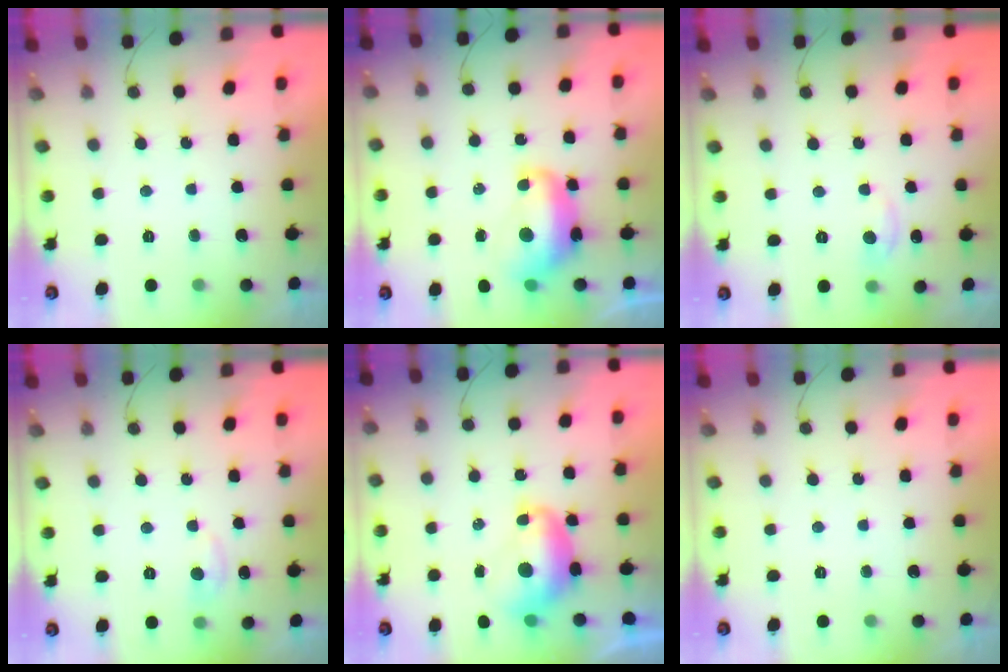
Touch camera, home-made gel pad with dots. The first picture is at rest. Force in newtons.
{"total": 11.9, "press": 11.9, "slide": 1.2}
{"total": 3.5, "press": 3.5, "slide": 0.5}
{"total": 5.4, "press": 5.3, "slide": 0.7}
{"total": 8.5, "press": 8.4, "slide": 0.9}
{"total": 0.0}